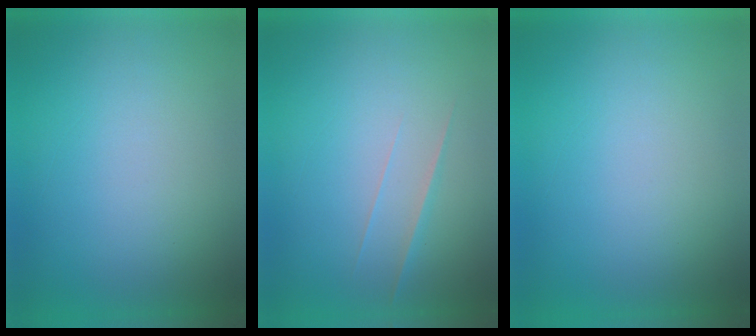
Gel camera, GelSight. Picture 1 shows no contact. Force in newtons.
{"total": 1.5}
{"total": 0.0}